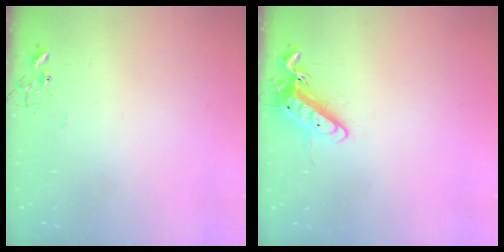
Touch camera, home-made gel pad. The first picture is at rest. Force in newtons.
{"total": 12.4, "press": 12.4, "slide": 0.9}